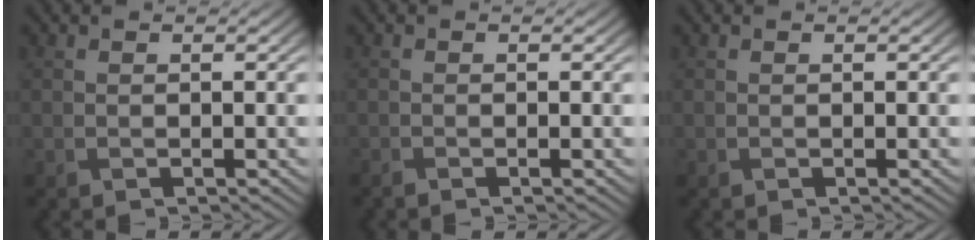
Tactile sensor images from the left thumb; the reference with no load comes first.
{"total": 0.8, "force": [-0.8, 0.1, 0.3], "torque": [-0.007, -0.004, -0.016]}
{"total": 0.0}